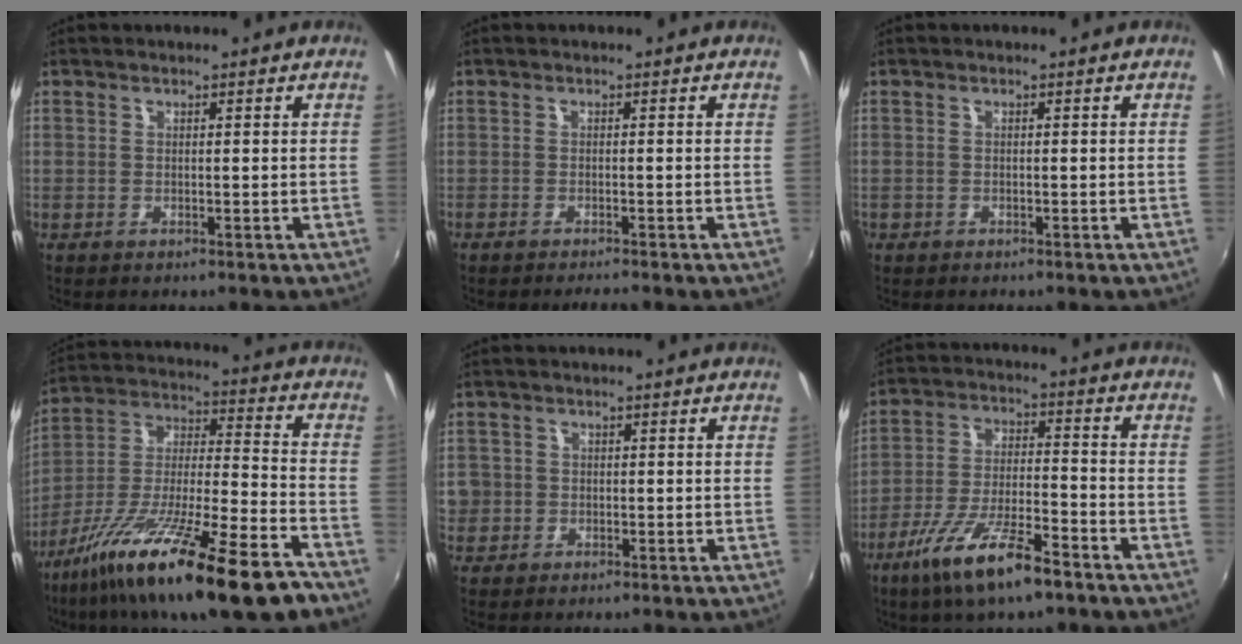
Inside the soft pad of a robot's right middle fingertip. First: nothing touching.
{"total": 2.2, "force": [-2.0, 0.0, 0.8], "torque": [-0.022, -0.009, -0.037]}
{"total": 0.8, "force": [-0.6, 0.6, 0.0], "torque": [-0.005, -0.002, -0.011]}
{"total": 25.2, "force": [-16.3, 4.0, 18.8], "torque": [-0.325, -0.051, -0.273]}
{"total": 4.9, "force": [-1.0, 4.7, 1.2], "torque": [-0.035, 0.006, -0.014]}
{"total": 13.7, "force": [-9.0, 3.0, 9.8], "torque": [-0.202, -0.023, -0.162]}